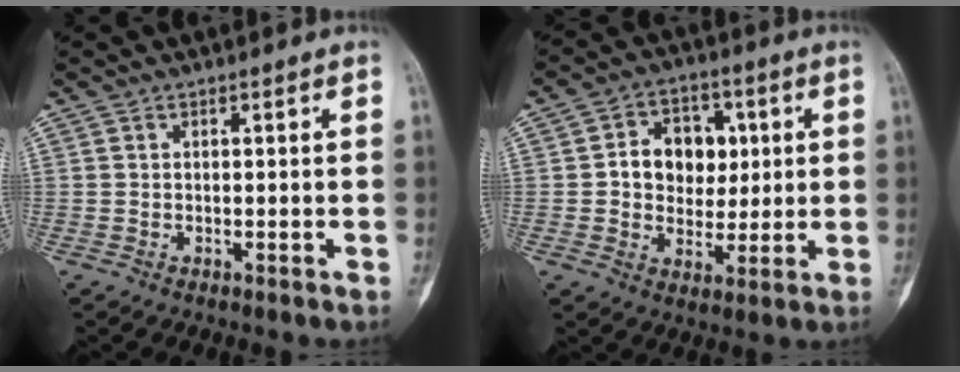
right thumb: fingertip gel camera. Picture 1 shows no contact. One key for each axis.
{"total": 11.0, "fx": 1.7, "fy": 8.5, "fz": 6.7, "tx": -0.053, "ty": 0.005, "tz": 0.026}